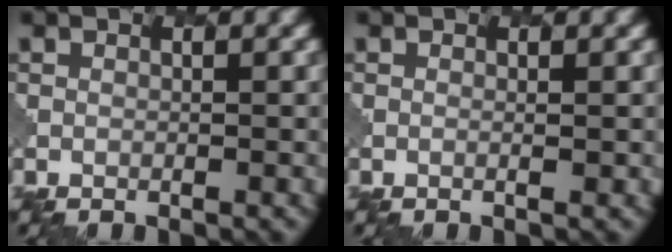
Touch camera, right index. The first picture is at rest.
{"total": 0.8, "force": [0.3, 0.2, 0.7], "torque": [-0.008, -0.001, -0.002]}